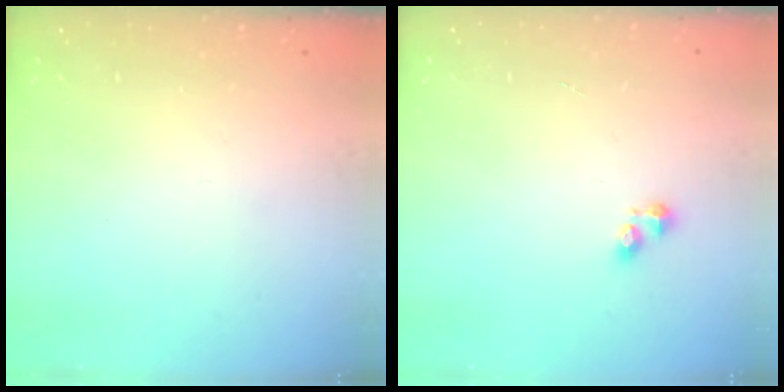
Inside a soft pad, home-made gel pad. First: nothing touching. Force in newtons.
{"total": 2.9, "press": 2.9, "slide": 0.4}